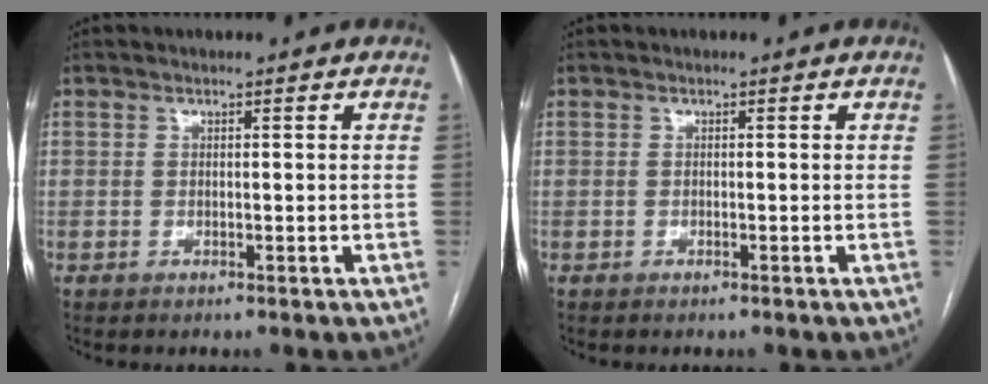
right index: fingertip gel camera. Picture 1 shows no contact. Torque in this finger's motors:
{"motor_torque": [0.76, 0.79, -0.08, 0.00]}